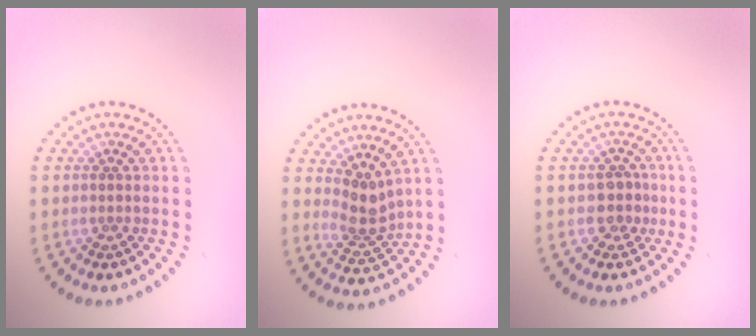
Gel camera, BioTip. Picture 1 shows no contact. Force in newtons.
{"total": 2.9, "press": 2.2, "slide": 1.8}
{"total": 2.2, "press": 1.9, "slide": 1.1}